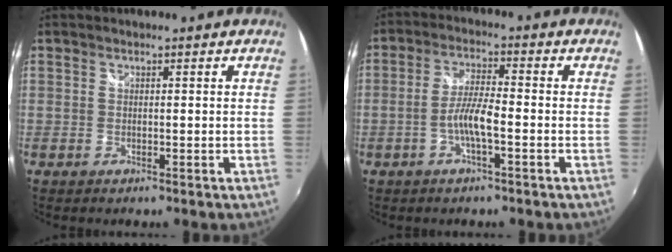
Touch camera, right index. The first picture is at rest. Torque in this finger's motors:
{"motor_torque": [1.49, 0.65, 0.34, 0.04]}